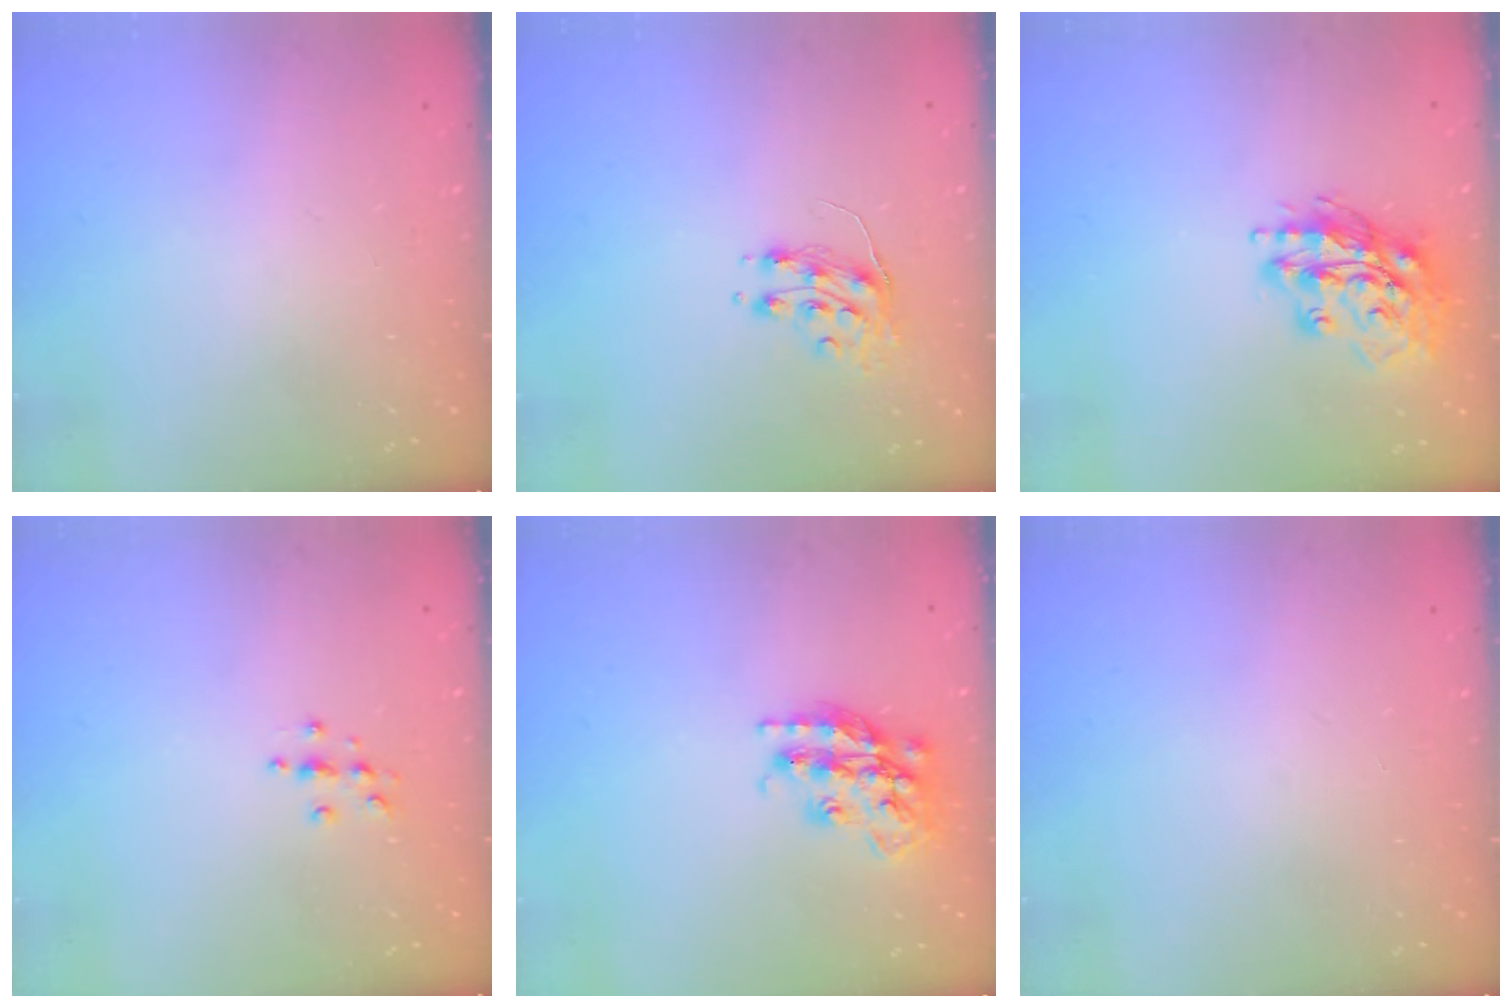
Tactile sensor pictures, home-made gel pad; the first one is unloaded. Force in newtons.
{"total": 8.9, "press": 8.9, "slide": 0.3}
{"total": 16.9, "press": 16.7, "slide": 2.3}
{"total": 4.6, "press": 4.5, "slide": 0.6}
{"total": 17.3, "press": 17.3, "slide": 1.0}
{"total": 0.0}